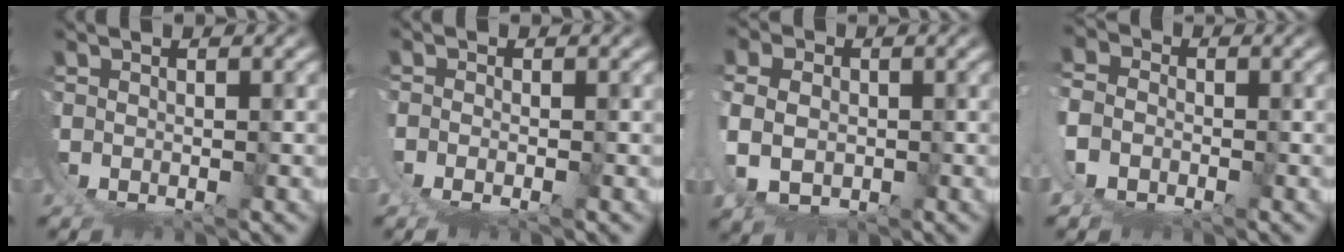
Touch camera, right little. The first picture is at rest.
{"total": 1.3, "force": [-0.1, 0.5, 1.2], "torque": [-0.031, -0.008, 0.002]}
{"total": 4.5, "force": [1.2, 3.2, 2.8], "torque": [-0.073, -0.028, 0.035]}
{"total": 6.3, "force": [1.0, 5.6, 2.6], "torque": [-0.086, -0.016, 0.012]}